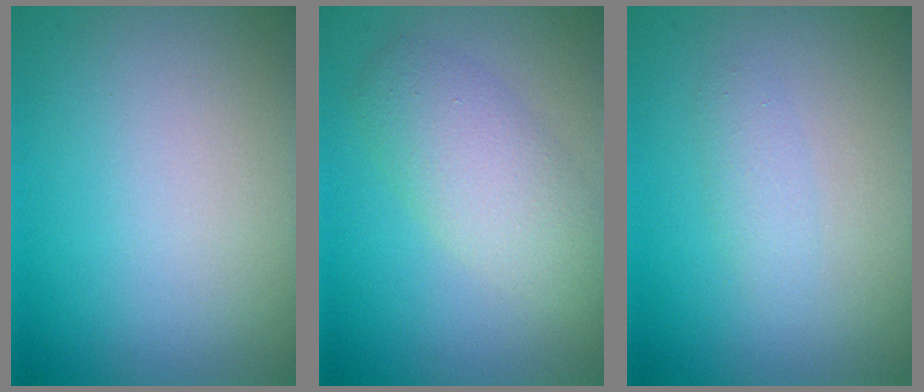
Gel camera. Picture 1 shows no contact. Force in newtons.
{"total": 3.9, "press": 3.9, "slide": 0.2}
{"total": 1.2, "press": 1.2, "slide": 0.1}